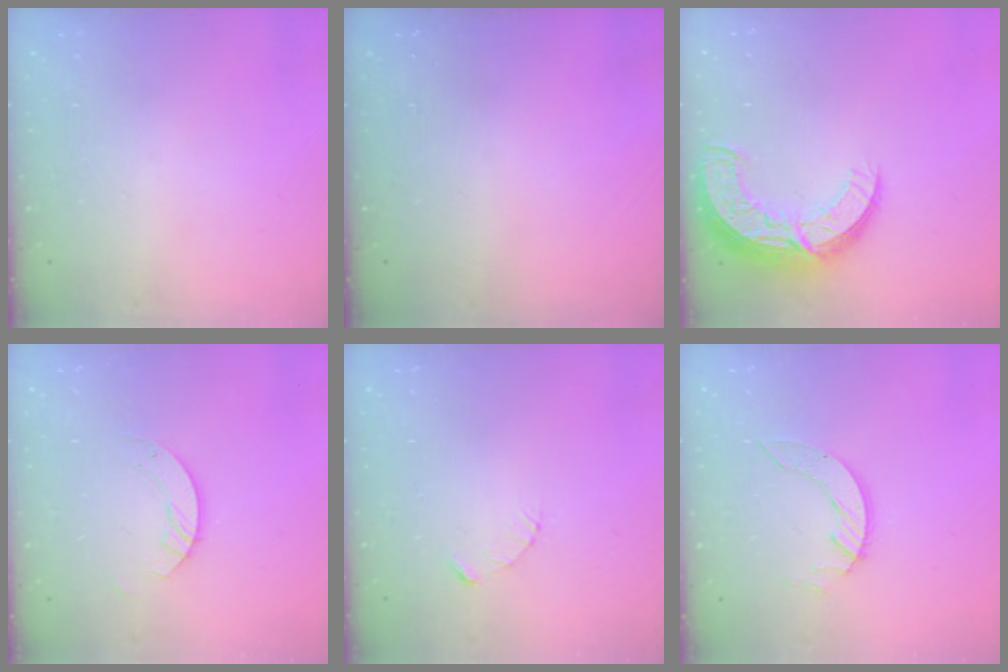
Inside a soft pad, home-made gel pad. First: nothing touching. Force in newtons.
{"total": 0.0}
{"total": 13.9, "press": 13.9, "slide": 1.3}
{"total": 3.5, "press": 3.5, "slide": 0.3}
{"total": 2.3, "press": 2.3, "slide": 0.3}
{"total": 5.4, "press": 5.4, "slide": 0.1}